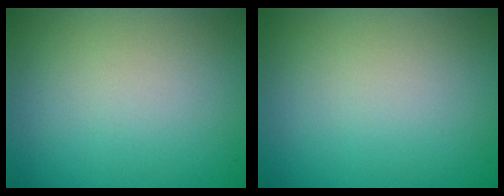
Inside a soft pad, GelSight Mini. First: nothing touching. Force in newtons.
{"total": 0.0}